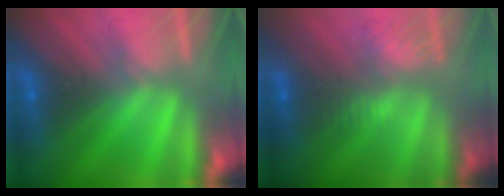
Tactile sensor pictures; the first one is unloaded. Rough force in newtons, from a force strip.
{"total": 2.6}